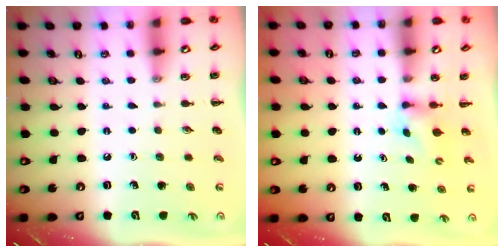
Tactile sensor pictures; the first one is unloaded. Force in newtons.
{"total": 2.2, "press": 1.9, "slide": 1.0}